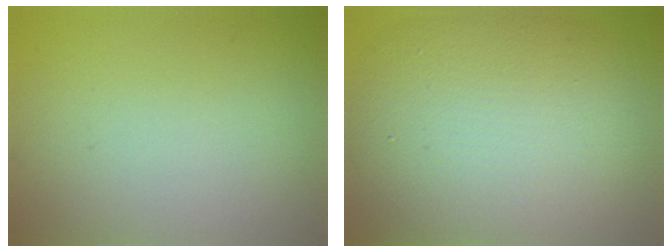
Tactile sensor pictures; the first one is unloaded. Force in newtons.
{"total": 12.6, "press": 12.6, "slide": 0.8}